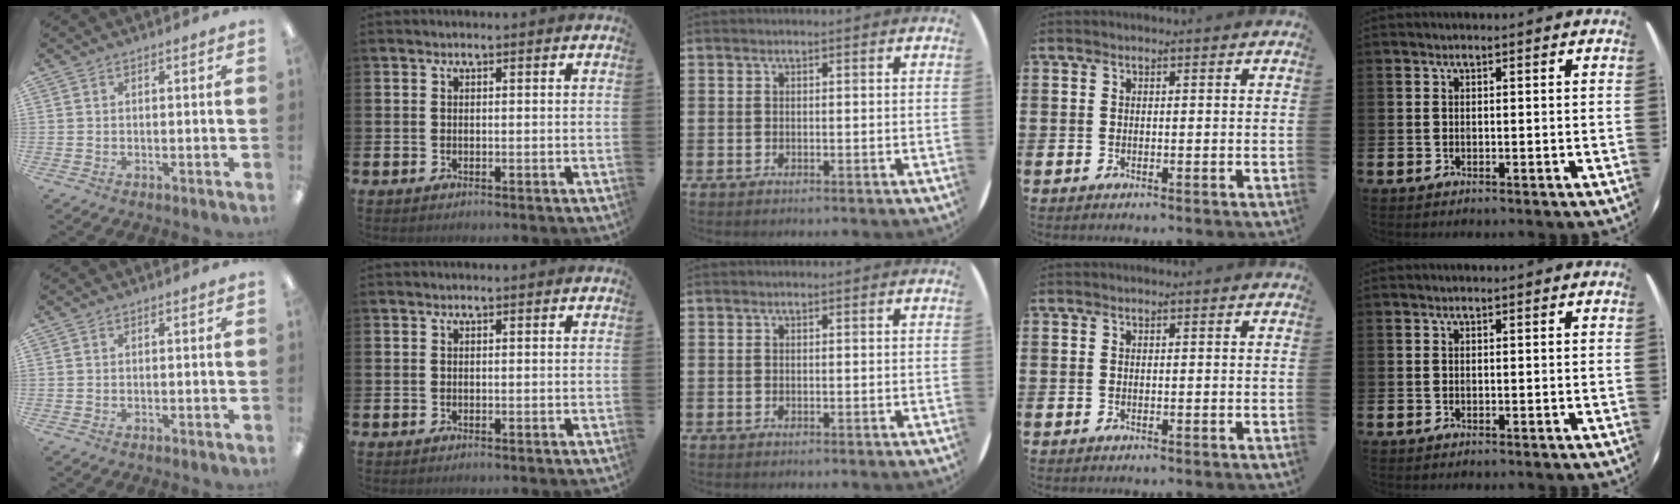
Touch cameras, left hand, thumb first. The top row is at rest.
{}